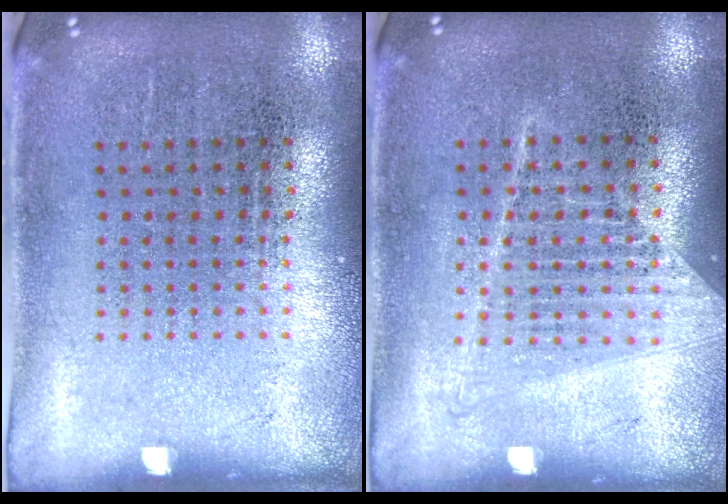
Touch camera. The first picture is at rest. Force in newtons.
{"total": 1.2, "press": 1.1, "slide": 0.4}